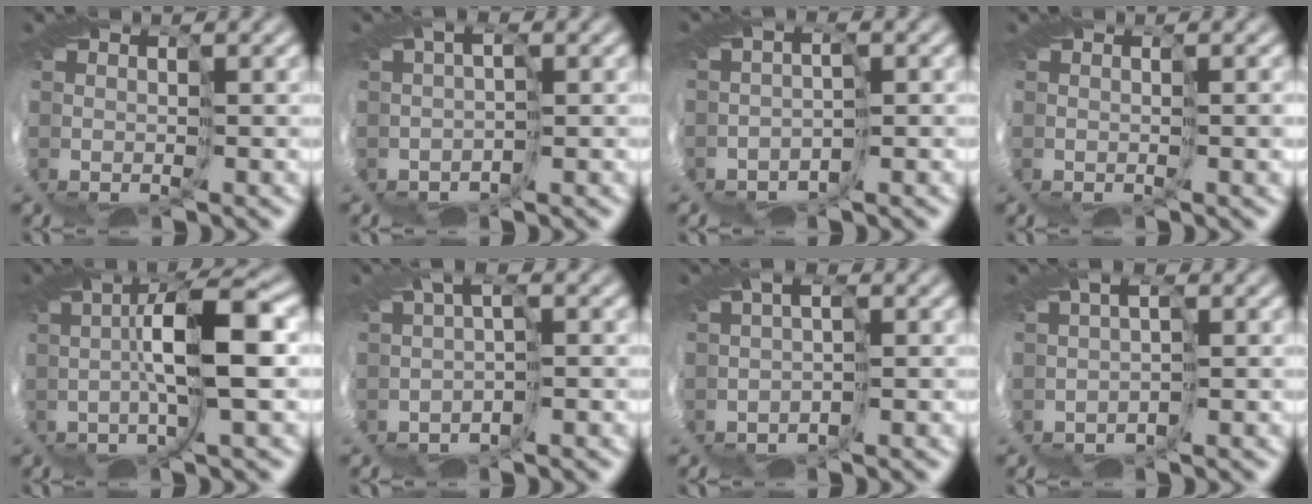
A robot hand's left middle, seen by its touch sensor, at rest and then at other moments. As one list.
[{"total": 0.8, "force": [-0.8, -0.2, 0.1], "torque": [-0.003, -0.005, -0.016]}, {"total": 3.0, "force": [-2.7, 0.8, 1.0], "torque": [-0.020, -0.008, -0.045]}, {"total": 1.3, "force": [0.0, 0.4, 1.3], "torque": [-0.013, -0.003, 0.006]}, {"total": 5.1, "force": [0.2, 0.3, 5.1], "torque": [-0.089, 0.017, -0.003]}, {"total": 1.6, "force": [-1.5, -0.1, 0.3], "torque": [-0.011, -0.006, -0.033]}, {"total": 1.4, "force": [-1.3, 0.3, 0.4], "torque": [-0.011, -0.007, -0.026]}, {"total": 1.1, "force": [-1.0, 0.2, 0.3], "torque": [-0.008, -0.006, -0.022]}]